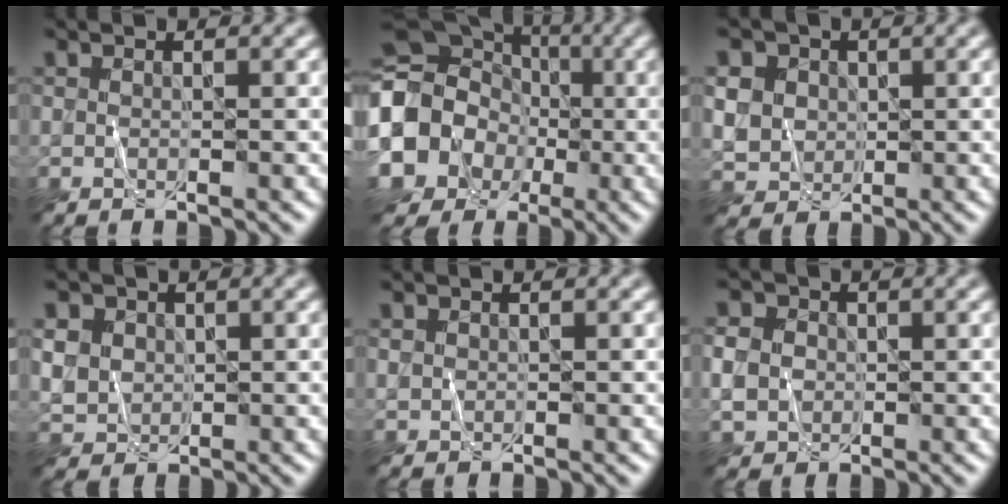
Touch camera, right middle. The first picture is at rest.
{"total": 18.7, "force": [-2.5, 16.8, 8.0], "torque": [-0.188, -0.001, -0.098]}
{"total": 5.6, "force": [1.6, 4.9, 2.3], "torque": [-0.066, 0.019, 0.027]}
{"total": 4.5, "force": [1.4, 3.9, 1.7], "torque": [-0.062, 0.013, 0.028]}
{"total": 0.6, "force": [0.2, 0.6, 0.1], "torque": [-0.002, -0.001, 0.007]}
{"total": 3.1, "force": [-0.1, 2.8, 1.4], "torque": [-0.031, 0.002, -0.005]}